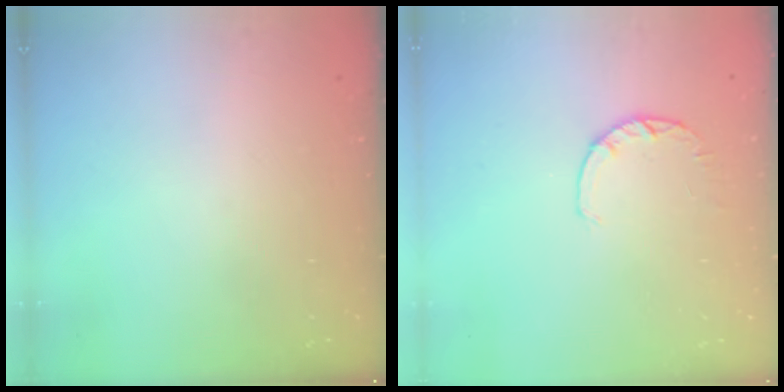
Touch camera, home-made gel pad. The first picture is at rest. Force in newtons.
{"total": 2.8, "press": 2.7, "slide": 0.5}